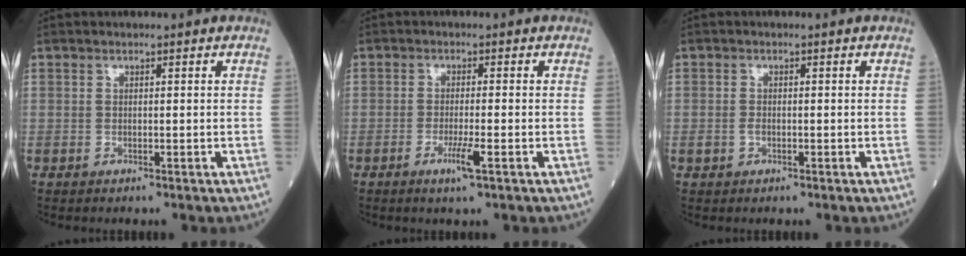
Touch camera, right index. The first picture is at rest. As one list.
[{"total": 3.2, "force": [-1.5, -0.2, 2.8], "torque": [-0.056, -0.007, -0.030]}, {"total": 1.2, "force": [-0.4, 0.8, 0.8], "torque": [-0.017, 0.001, -0.004]}]